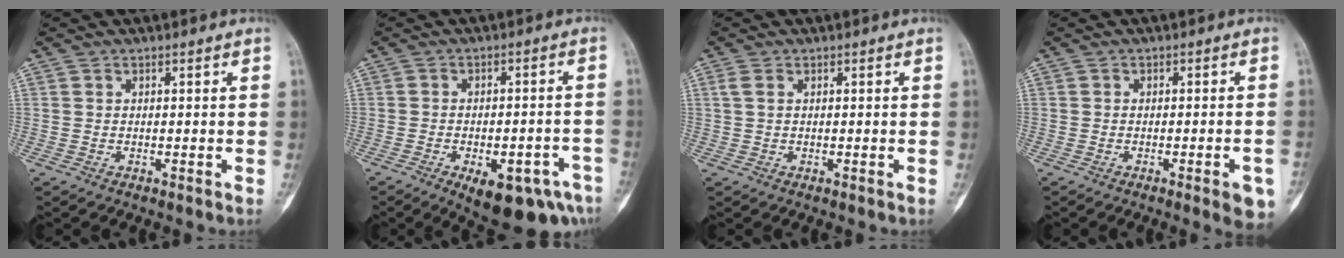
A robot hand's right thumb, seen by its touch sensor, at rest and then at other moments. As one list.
[{"total": 13.0, "force": [-7.0, 5.1, 9.7], "torque": [-0.105, 0.030, -0.084]}, {"total": 1.5, "force": [0.5, 0.9, 1.0], "torque": [-0.027, 0.003, 0.010]}, {"total": 5.7, "force": [-2.7, 1.3, 4.9], "torque": [-0.051, 0.006, -0.030]}]